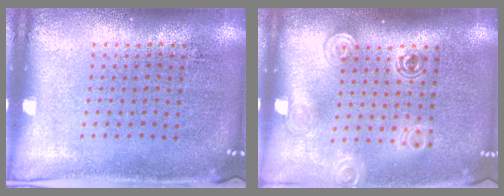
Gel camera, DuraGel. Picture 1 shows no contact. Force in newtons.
{"total": 1.4, "press": 1.2, "slide": 0.8}